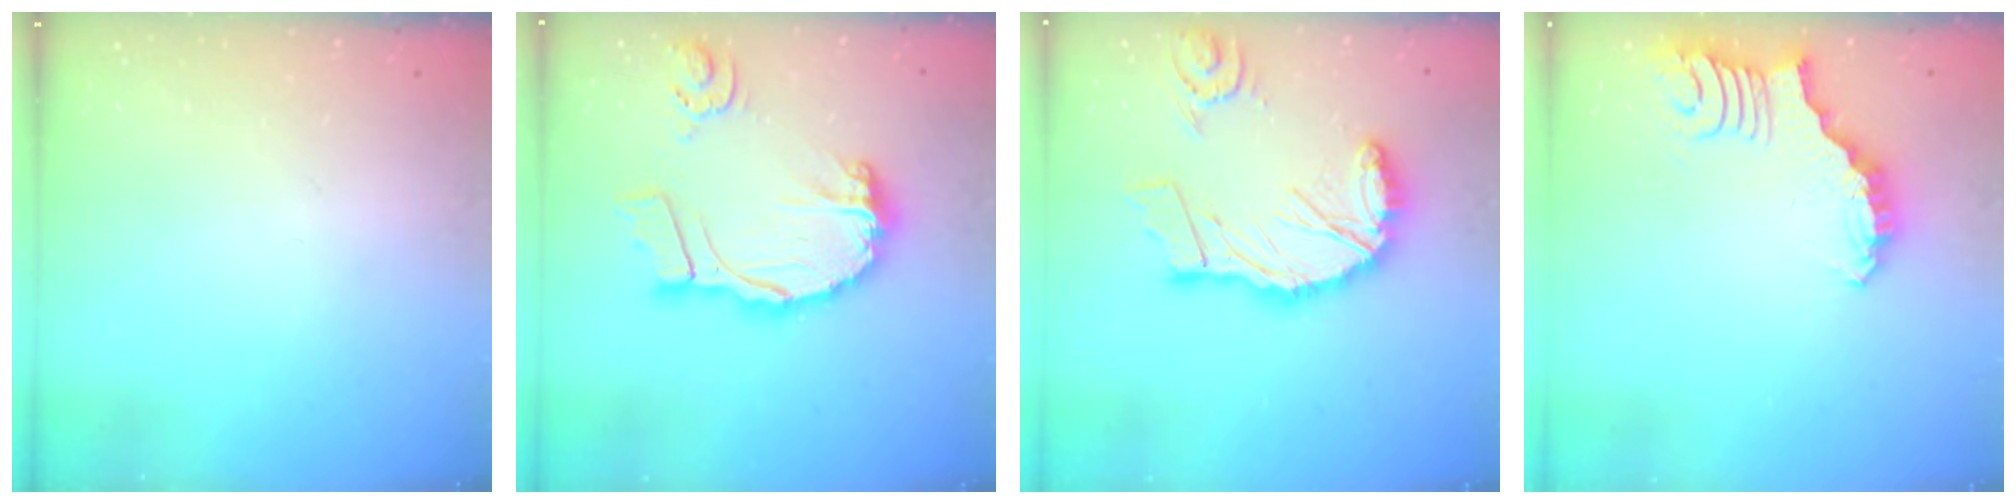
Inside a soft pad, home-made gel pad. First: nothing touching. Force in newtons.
{"total": 18.2, "press": 18.1, "slide": 2.0}
{"total": 21.0, "press": 21.0, "slide": 1.8}
{"total": 2.5, "press": 2.5, "slide": 0.5}